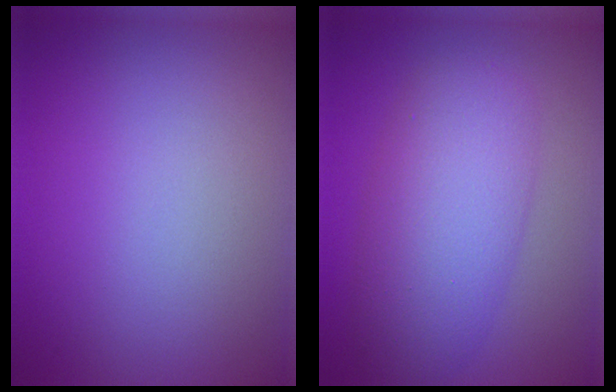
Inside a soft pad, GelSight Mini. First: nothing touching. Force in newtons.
{"total": 6.8, "press": 6.8, "slide": 0.3}